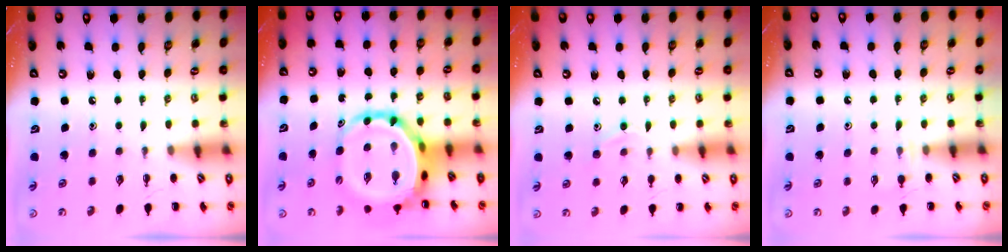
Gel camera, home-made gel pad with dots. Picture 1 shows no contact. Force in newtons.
{"total": 9.6, "press": 9.3, "slide": 2.5}
{"total": 6.8, "press": 6.5, "slide": 2.0}
{"total": 4.7, "press": 4.6, "slide": 1.3}